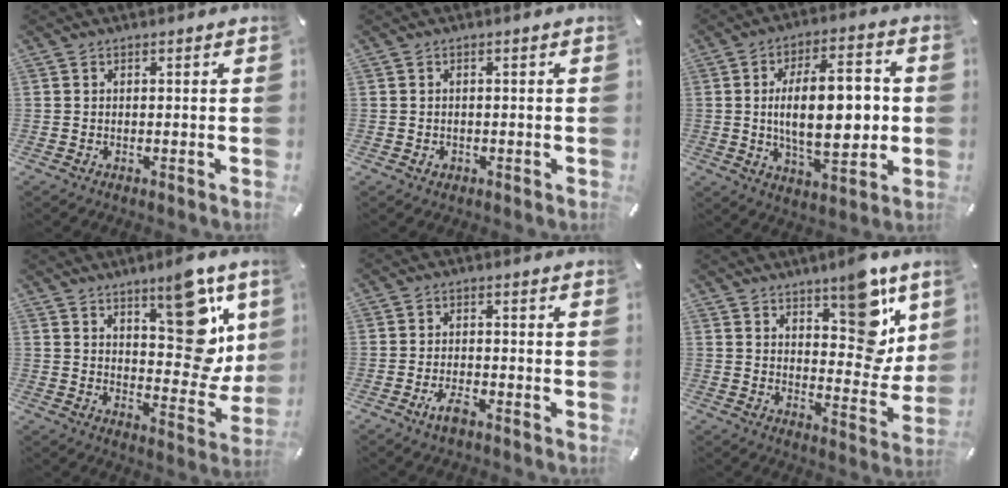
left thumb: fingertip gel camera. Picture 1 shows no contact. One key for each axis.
{"total": 1.0, "fx": -0.3, "fy": 0.8, "fz": 0.4, "tx": -0.009, "ty": 0.003, "tz": -0.008}
{"total": 17.5, "fx": 0.3, "fy": 8.4, "fz": 15.3, "tx": -0.234, "ty": -0.002, "tz": 0.000}
{"total": 16.3, "fx": 8.4, "fy": 7.5, "fz": 11.7, "tx": -0.117, "ty": -0.065, "tz": 0.134}
{"total": 3.9, "fx": -2.5, "fy": 1.4, "fz": 2.6, "tx": -0.061, "ty": 0.006, "tz": -0.050}
{"total": 13.5, "fx": 8.1, "fy": 6.4, "fz": 8.7, "tx": -0.082, "ty": -0.062, "tz": 0.136}